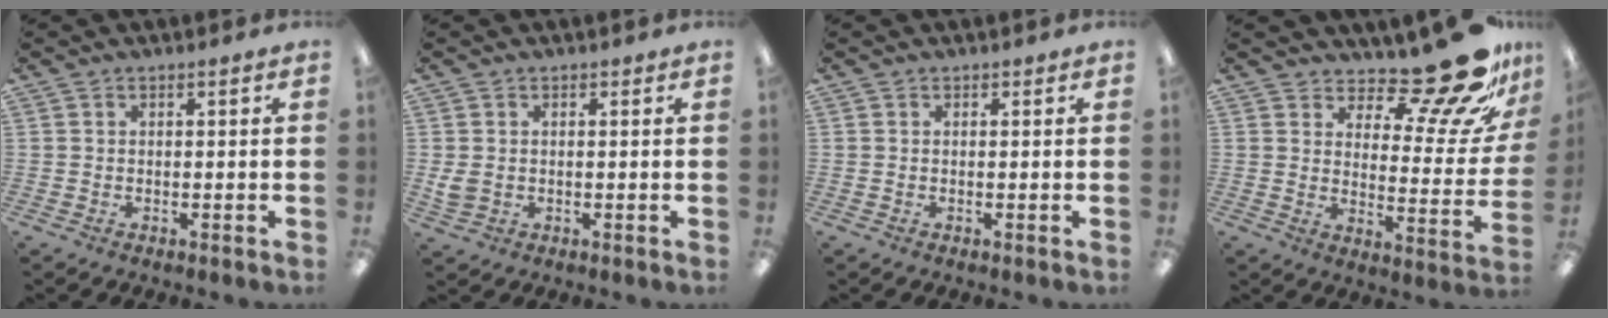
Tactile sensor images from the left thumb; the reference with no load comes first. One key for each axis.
{"total": 3.5, "fx": 0.5, "fy": 3.0, "fz": 1.7, "tx": -0.014, "ty": 0.000, "tz": 0.008}
{"total": 0.0}
{"total": 20.2, "fx": 16.4, "fy": 5.7, "fz": 10.4, "tx": -0.133, "ty": -0.126, "tz": 0.266}